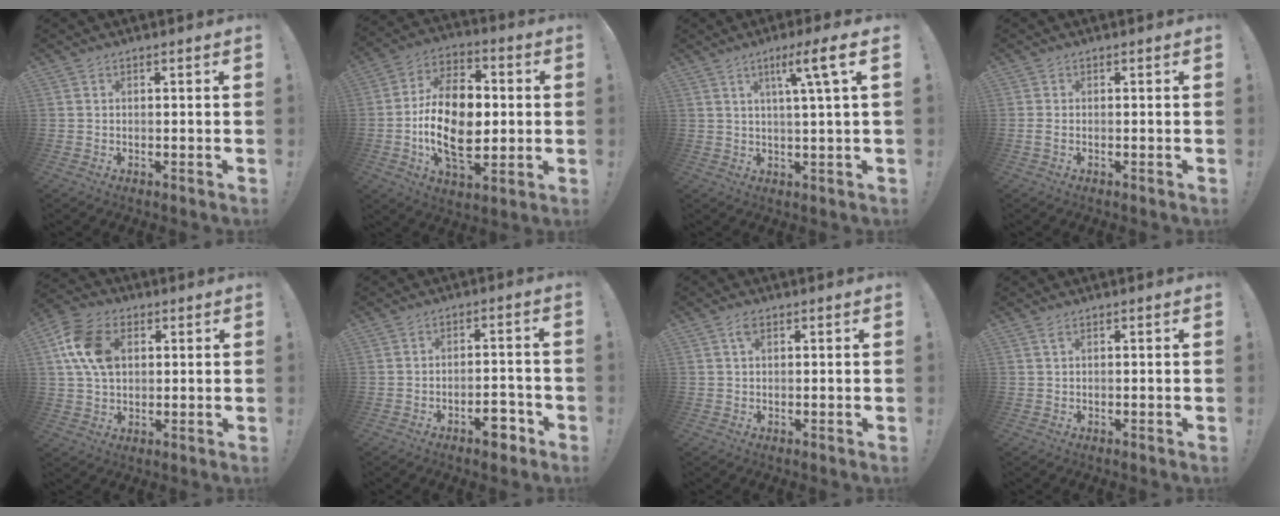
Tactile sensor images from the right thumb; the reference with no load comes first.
{"total": 20.0, "force": [-2.1, 12.3, 15.6], "torque": [-0.294, 0.000, -0.038]}
{"total": 8.3, "force": [2.7, -0.5, 7.9], "torque": [-0.127, -0.004, 0.031]}
{"total": 1.2, "force": [-0.2, 0.4, 1.1], "torque": [-0.018, 0.000, -0.004]}
{"total": 13.1, "force": [3.4, 9.1, 8.8], "torque": [-0.170, 0.010, 0.067]}
{"total": 6.2, "force": [-4.2, 2.6, 3.8], "torque": [-0.042, 0.024, -0.071]}
{"total": 2.1, "force": [0.9, 1.0, 1.6], "torque": [-0.024, -0.001, 0.013]}
{"total": 1.1, "force": [0.6, 0.1, 1.0], "torque": [-0.016, 0.000, 0.008]}